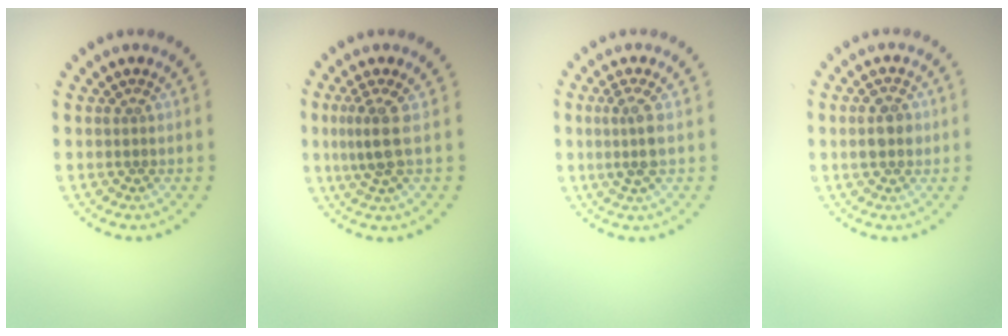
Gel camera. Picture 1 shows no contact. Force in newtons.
{"total": 2.5, "press": 1.9, "slide": 1.6}
{"total": 2.1, "press": 1.8, "slide": 1.1}
{"total": 2.7, "press": 2.7, "slide": 0.1}